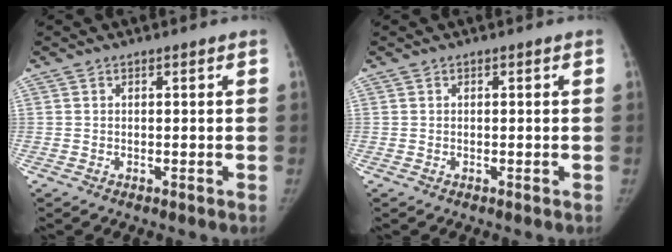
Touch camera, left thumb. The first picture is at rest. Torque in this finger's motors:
{"motor_torque": [-0.02, 0.01, 0.22, -0.12, -0.02]}